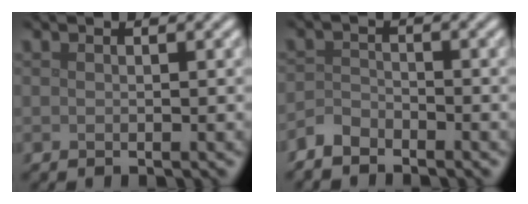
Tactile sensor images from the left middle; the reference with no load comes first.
{"total": 2.0, "force": [-1.8, 0.7, 0.3], "torque": [-0.006, 0.003, -0.044]}